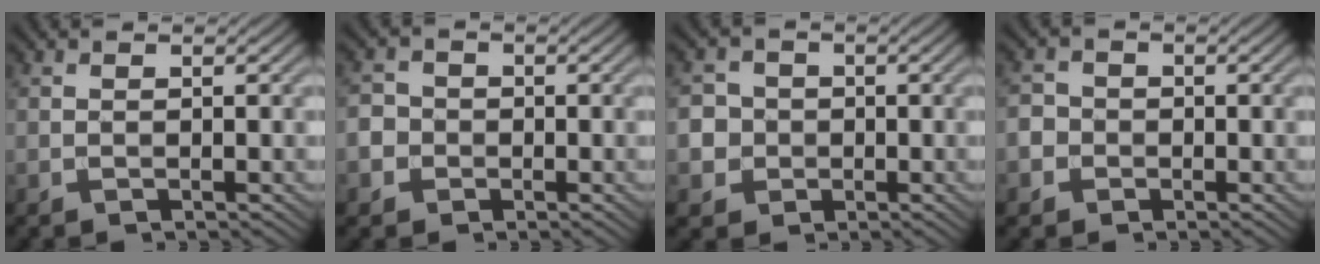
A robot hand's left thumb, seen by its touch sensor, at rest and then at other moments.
{"total": 3.5, "force": [-1.1, 3.3, 0.8], "torque": [-0.015, 0.001, -0.038]}
{"total": 5.2, "force": [-0.6, 5.0, 1.2], "torque": [-0.036, 0.012, -0.038]}
{"total": 3.2, "force": [-1.1, 2.9, 0.7], "torque": [-0.011, 0.000, -0.036]}